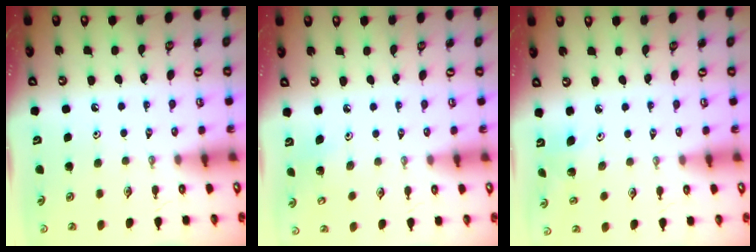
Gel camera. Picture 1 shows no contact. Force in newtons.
{"total": 3.0, "press": 3.0, "slide": 0.2}
{"total": 2.8, "press": 2.4, "slide": 1.5}